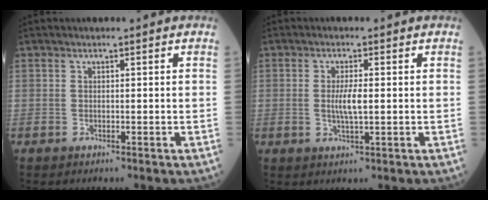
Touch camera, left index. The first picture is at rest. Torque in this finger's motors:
{"motor_torque": [0.50, 0.03, 0.12, 0.04]}